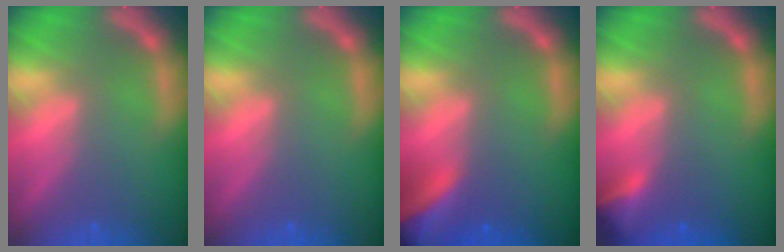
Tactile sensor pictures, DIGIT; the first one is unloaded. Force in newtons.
{"total": 0.0}
{"total": 10.0}
{"total": 2.9}